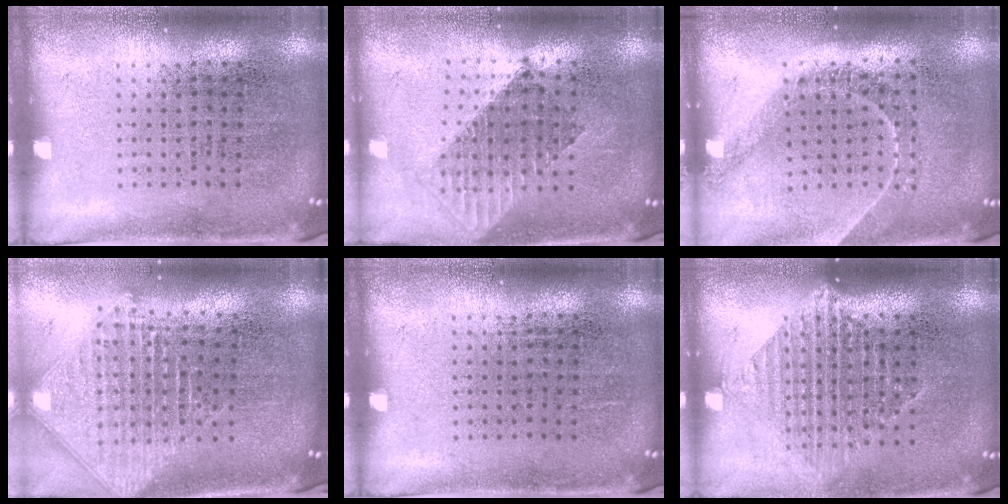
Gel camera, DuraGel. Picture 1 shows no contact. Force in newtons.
{"total": 1.5, "press": 1.3, "slide": 0.7}
{"total": 1.3, "press": 1.1, "slide": 0.7}
{"total": 2.5, "press": 1.9, "slide": 1.6}
{"total": 0.0}
{"total": 1.4, "press": 1.2, "slide": 0.7}